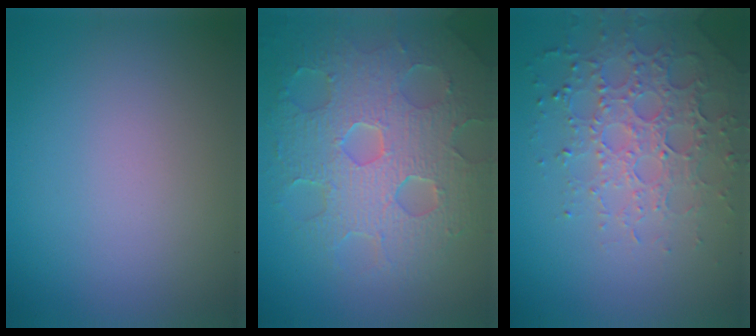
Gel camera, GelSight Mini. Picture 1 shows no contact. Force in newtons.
{"total": 8.6, "press": 6.1, "slide": 6.1}
{"total": 4.1, "press": 3.9, "slide": 1.2}